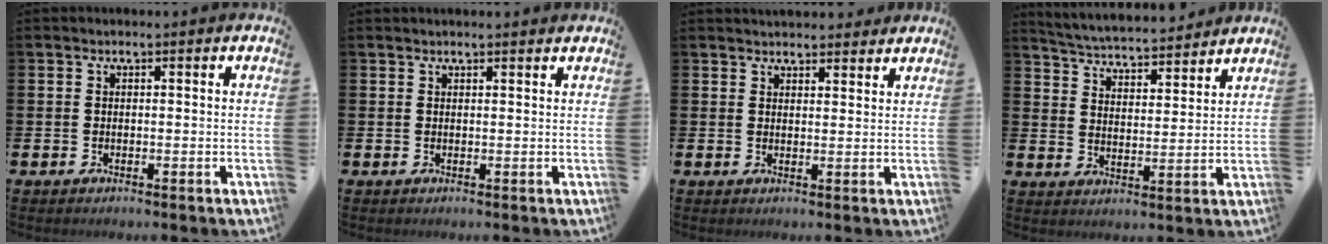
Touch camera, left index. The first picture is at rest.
{"total": 0.8, "force": [0.8, -0.1, 0.2], "torque": [0.006, -0.004, 0.014]}
{"total": 3.0, "force": [2.9, 0.7, 0.0], "torque": [0.004, -0.015, 0.051]}
{"total": 5.0, "force": [4.9, 0.6, 0.4], "torque": [-0.038, -0.038, 0.085]}